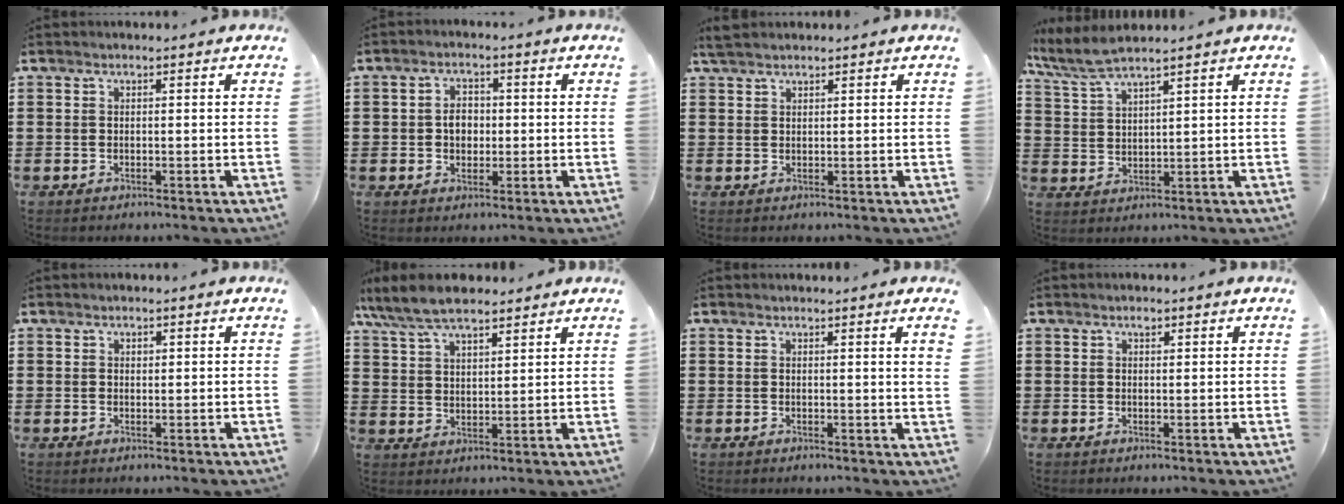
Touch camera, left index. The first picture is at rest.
{"total": 3.2, "force": [-0.1, 2.4, 2.1], "torque": [-0.039, 0.004, -0.007]}
{"total": 1.7, "force": [1.5, 0.4, 0.6], "torque": [-0.014, 0.003, 0.029]}
{"total": 4.8, "force": [4.2, 0.2, 2.5], "torque": [-0.061, -0.012, 0.074]}
{"total": 0.7, "force": [0.3, 0.5, 0.2], "torque": [-0.006, 0.003, 0.007]}
{"total": 7.5, "force": [6.4, 2.4, 3.2], "torque": [-0.084, -0.007, 0.119]}
{"total": 1.7, "force": [1.1, -0.3, 1.3], "torque": [-0.026, -0.004, 0.019]}
{"total": 0.9, "force": [0.6, 0.5, 0.5], "torque": [-0.004, -0.001, 0.009]}